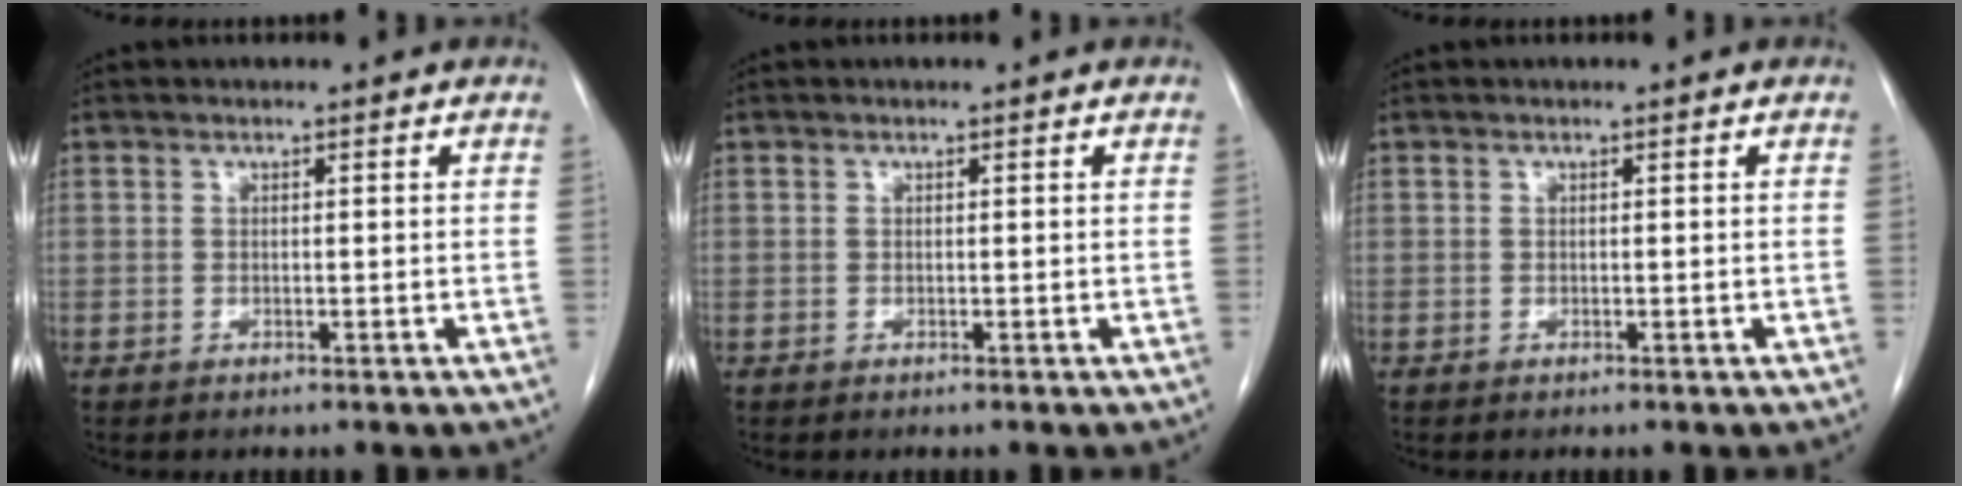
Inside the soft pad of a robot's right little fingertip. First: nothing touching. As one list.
[{"total": 0.0}, {"total": 0.0}]